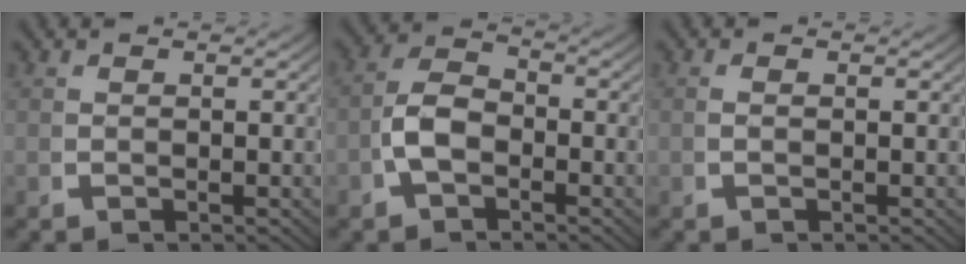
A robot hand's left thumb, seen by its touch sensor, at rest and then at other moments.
{"total": 4.5, "force": [-1.0, 3.4, 2.8], "torque": [-0.056, -0.007, -0.022]}
{"total": 0.0}